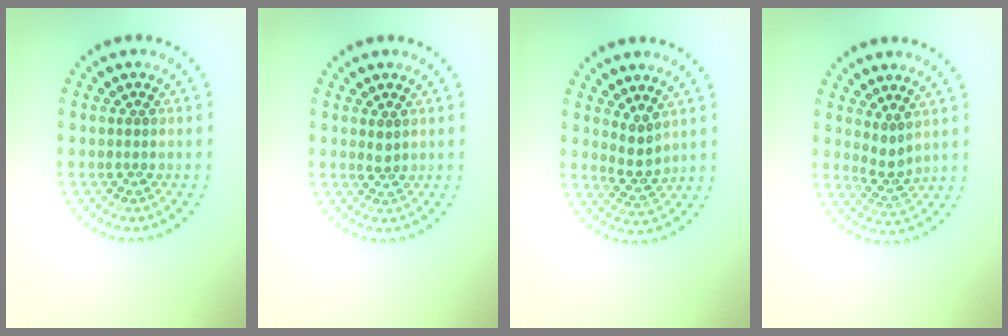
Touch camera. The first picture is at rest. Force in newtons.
{"total": 0.8, "press": 0.6, "slide": 0.6}
{"total": 2.0, "press": 1.5, "slide": 1.4}
{"total": 1.8, "press": 1.3, "slide": 1.2}